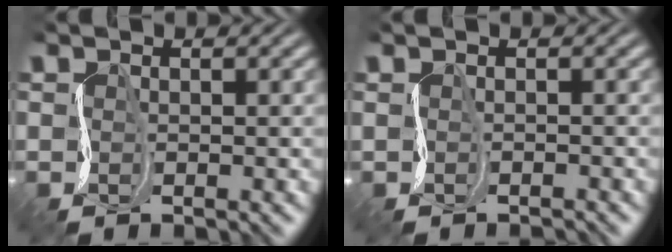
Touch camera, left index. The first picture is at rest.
{"total": 0.7, "force": [-0.4, 0.1, 0.5], "torque": [-0.012, -0.013, -0.016]}